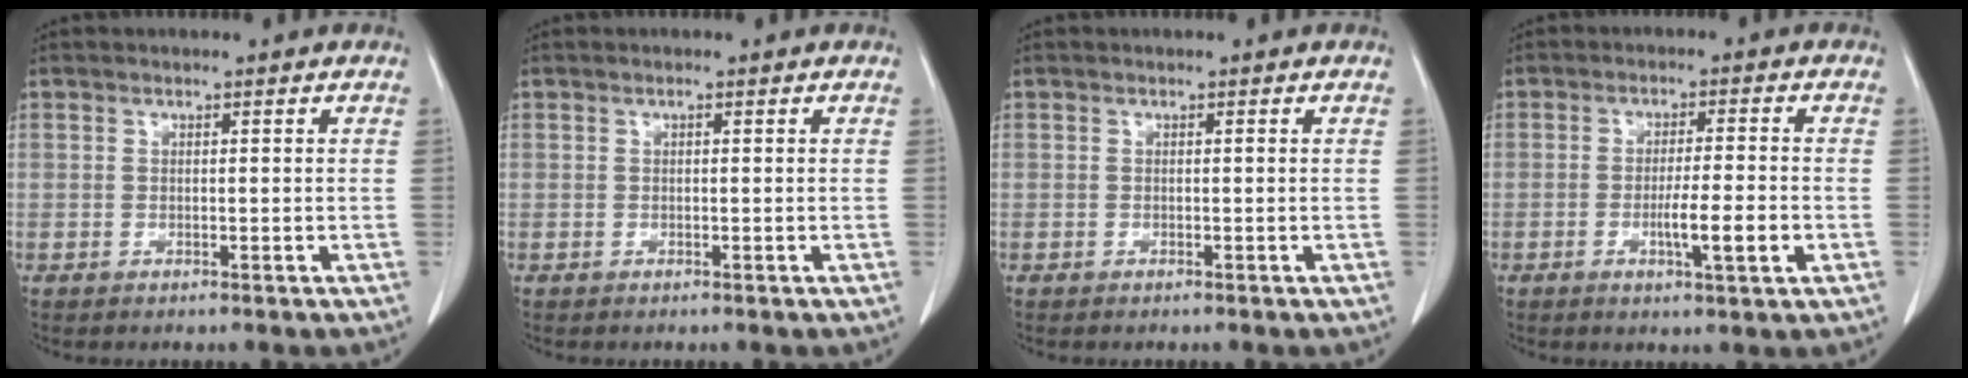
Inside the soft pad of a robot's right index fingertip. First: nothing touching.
{"total": 0.0}
{"total": 0.0}
{"total": 6.1, "force": [-1.8, 0.2, 5.8], "torque": [-0.092, -0.005, -0.025]}